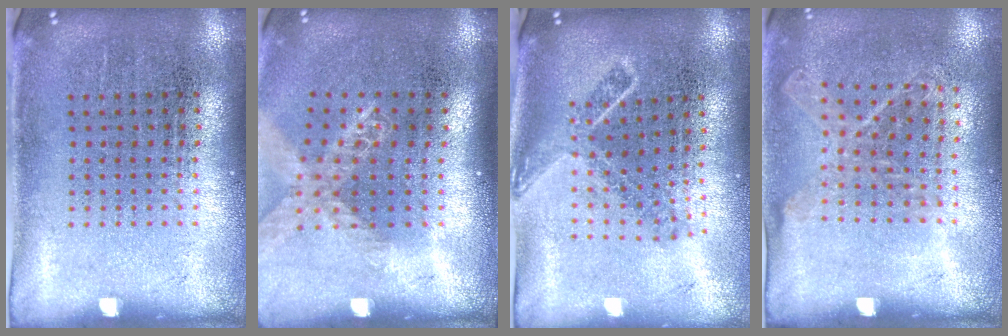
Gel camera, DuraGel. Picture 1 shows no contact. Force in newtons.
{"total": 1.6, "press": 1.4, "slide": 0.8}
{"total": 1.8, "press": 1.4, "slide": 1.2}
{"total": 1.1, "press": 1.0, "slide": 0.5}